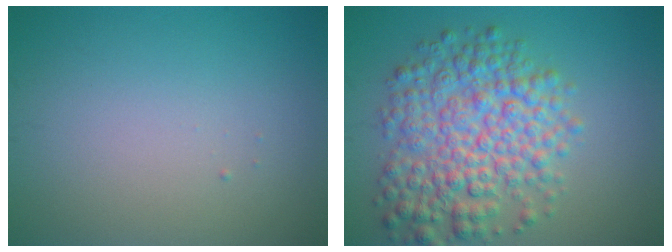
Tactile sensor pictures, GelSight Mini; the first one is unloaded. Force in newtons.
{"total": 7.8, "press": 7.8, "slide": 0.2}